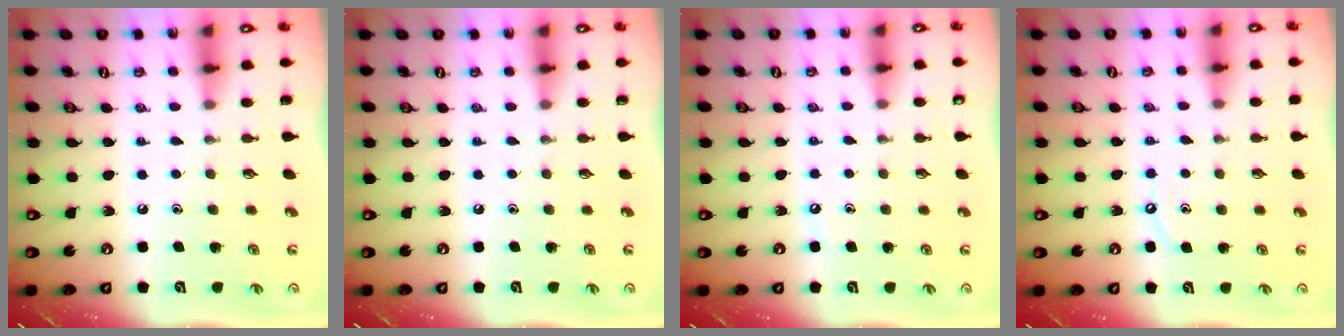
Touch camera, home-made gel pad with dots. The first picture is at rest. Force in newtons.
{"total": 0.0}
{"total": 2.7, "press": 2.7, "slide": 0.3}
{"total": 5.5, "press": 5.5, "slide": 0.5}